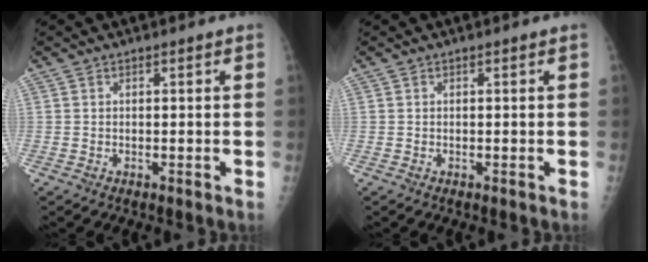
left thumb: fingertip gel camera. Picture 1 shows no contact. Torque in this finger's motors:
{"motor_torque": [0.00, 0.00, 0.00, 0.00, 0.00]}